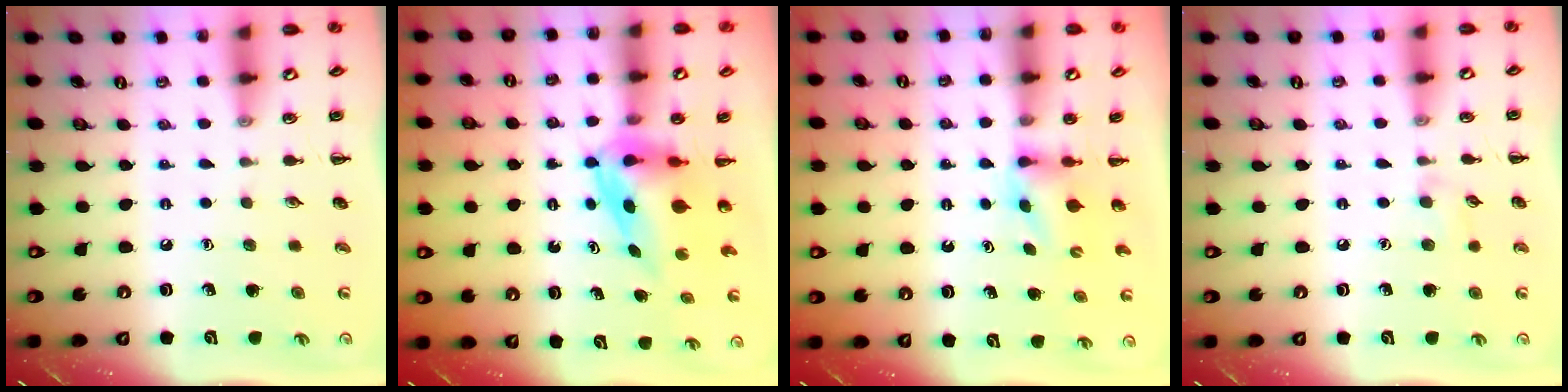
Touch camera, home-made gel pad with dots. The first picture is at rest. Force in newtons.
{"total": 4.0, "press": 3.9, "slide": 0.7}
{"total": 3.7, "press": 3.5, "slide": 1.3}
{"total": 5.5, "press": 5.0, "slide": 2.1}